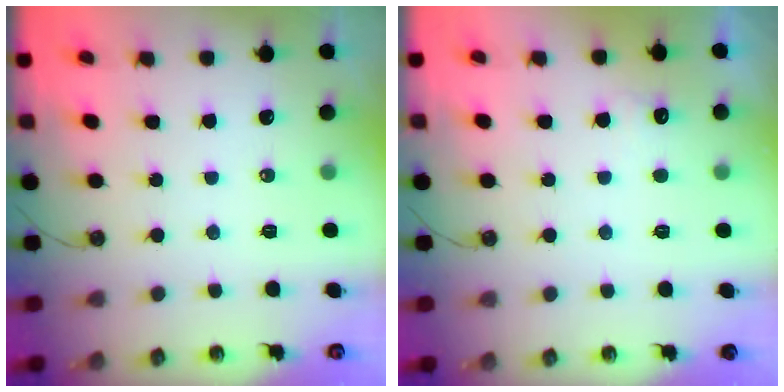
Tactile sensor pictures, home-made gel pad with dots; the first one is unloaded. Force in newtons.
{"total": 4.5, "press": 4.3, "slide": 1.2}